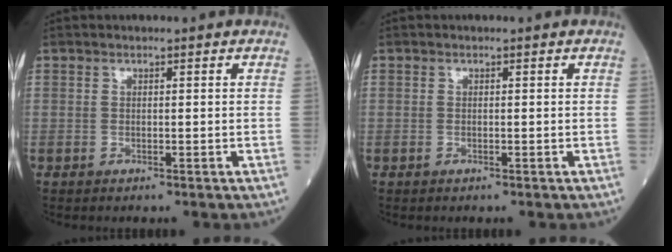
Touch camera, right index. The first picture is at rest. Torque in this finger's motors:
{"motor_torque": [-0.09, 0.01, -0.03, -0.01]}